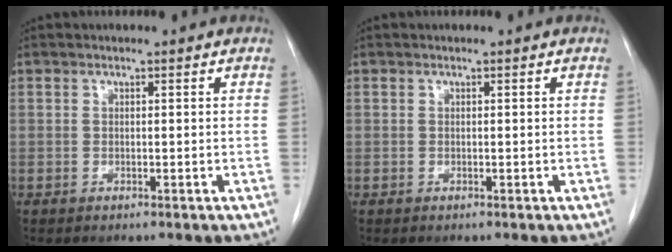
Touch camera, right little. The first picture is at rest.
{"total": 0.0}